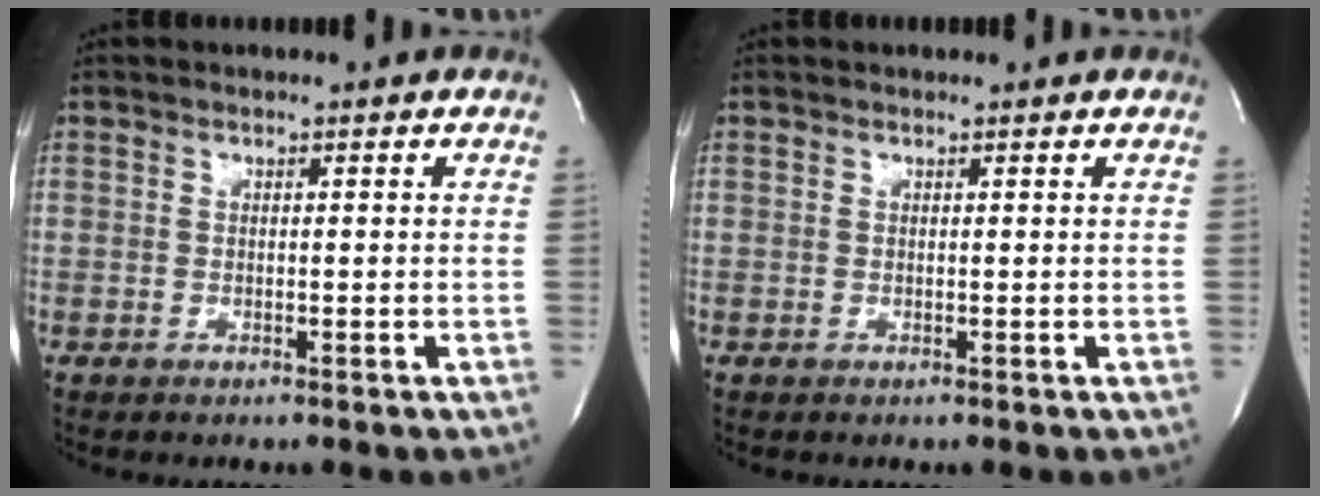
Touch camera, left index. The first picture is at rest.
{"total": 0.7, "force": [0.7, 0.0, 0.0], "torque": [-0.003, 0.005, 0.010]}